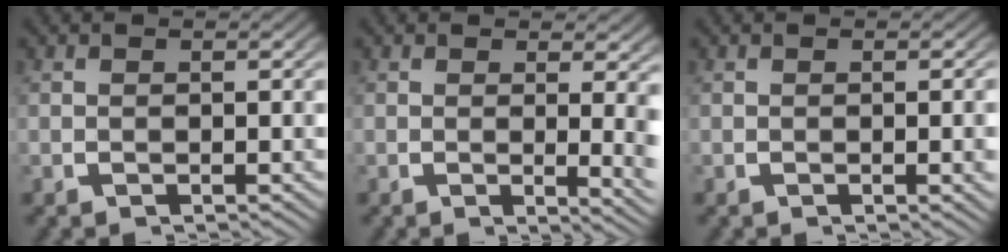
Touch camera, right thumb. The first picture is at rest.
{"total": 3.3, "force": [0.2, 1.0, 3.2], "torque": [-0.038, -0.017, 0.006]}
{"total": 1.1, "force": [-0.1, -0.1, 1.1], "torque": [-0.015, 0.002, -0.001]}